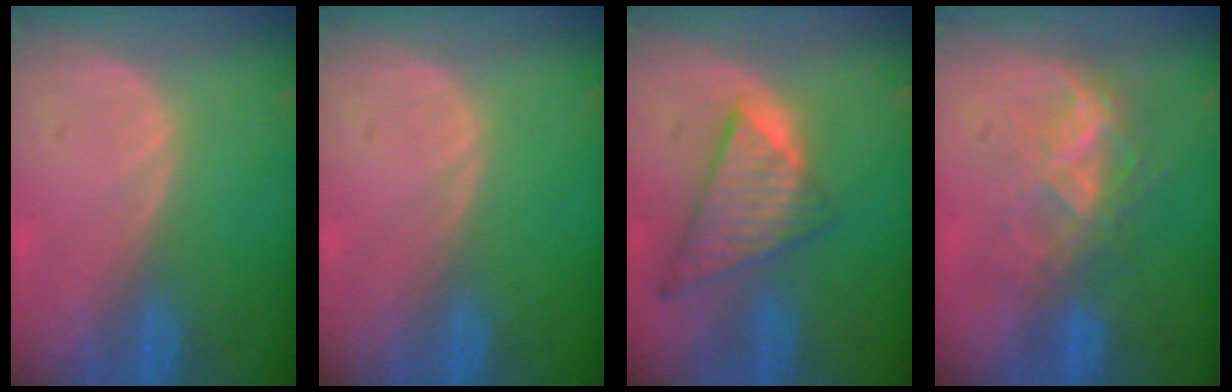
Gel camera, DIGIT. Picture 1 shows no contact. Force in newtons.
{"total": 0.0}
{"total": 8.7, "press": 7.5, "slide": 4.5}
{"total": 6.9, "press": 6.0, "slide": 3.5}